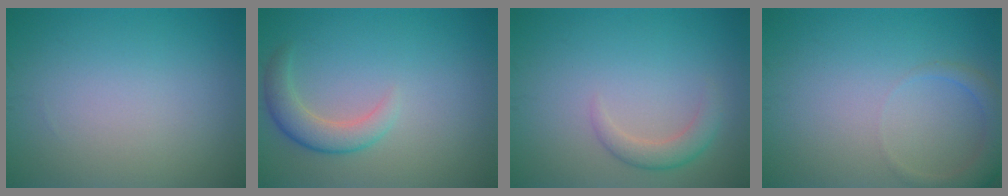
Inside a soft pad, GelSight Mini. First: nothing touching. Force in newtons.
{"total": 3.0, "press": 3.0, "slide": 0.4}
{"total": 2.2, "press": 2.2, "slide": 0.1}
{"total": 2.6, "press": 2.6, "slide": 0.2}